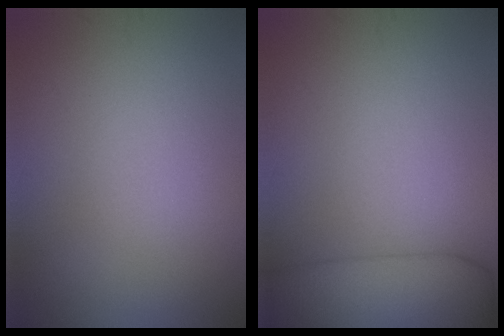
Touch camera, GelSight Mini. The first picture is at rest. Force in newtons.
{"total": 6.2, "press": 6.1, "slide": 0.6}